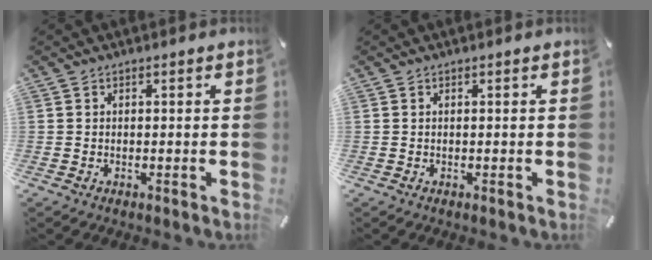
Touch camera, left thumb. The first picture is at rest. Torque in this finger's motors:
{"motor_torque": [0.08, -0.08, -0.05, 0.09, 0.01]}